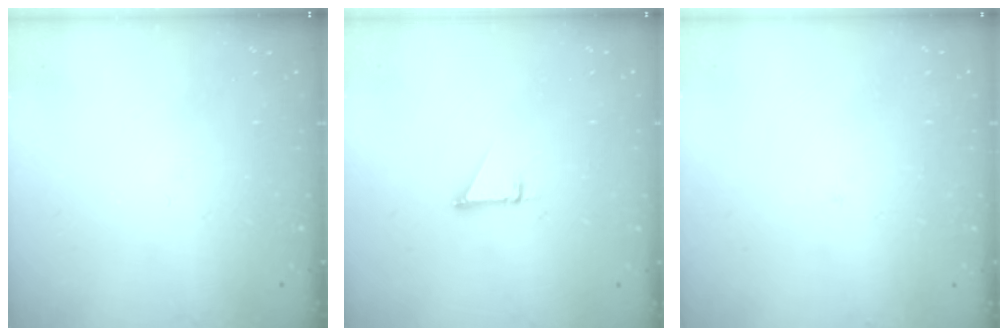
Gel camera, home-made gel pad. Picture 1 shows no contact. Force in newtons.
{"total": 0.9, "press": 0.9, "slide": 0.1}
{"total": 2.0, "press": 2.0, "slide": 0.1}